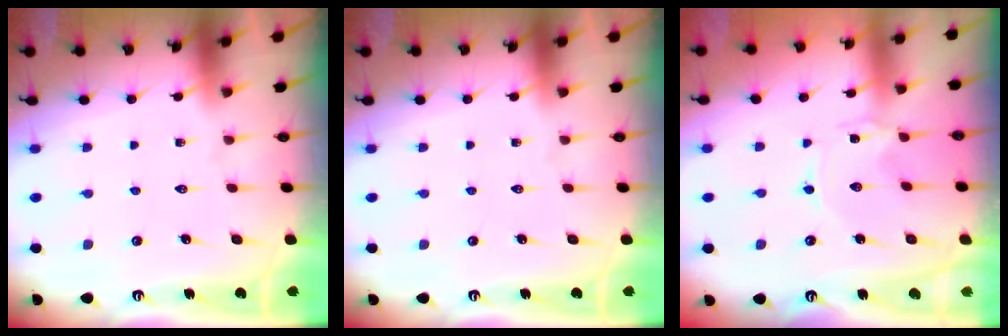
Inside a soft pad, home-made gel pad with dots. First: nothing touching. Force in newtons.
{"total": 0.0}
{"total": 0.0}